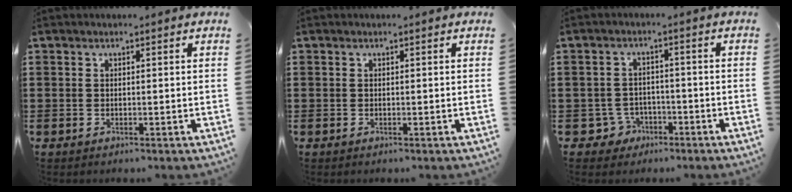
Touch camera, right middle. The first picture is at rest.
{"total": 0.0}
{"total": 3.8, "force": [-2.4, 2.7, 0.9], "torque": [-0.033, 0.003, -0.053]}